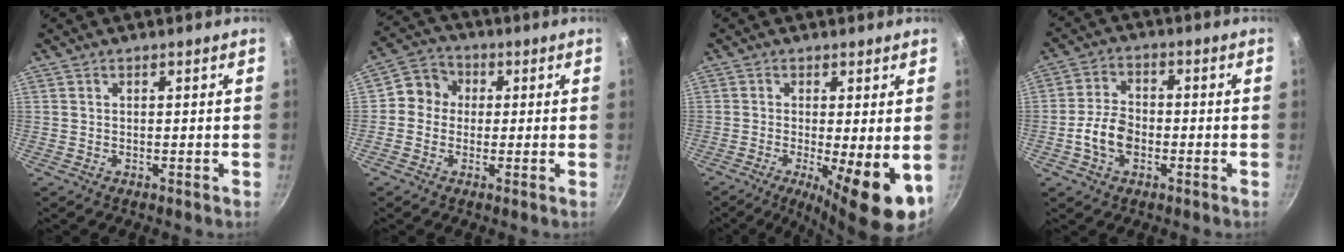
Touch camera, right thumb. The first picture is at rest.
{"total": 6.1, "force": [0.2, 5.7, 2.3], "torque": [-0.008, 0.014, -0.018]}
{"total": 10.8, "force": [-2.5, 2.5, 10.2], "torque": [-0.147, -0.012, -0.031]}
{"total": 7.2, "force": [-2.1, 4.7, 5.0], "torque": [-0.085, 0.024, -0.045]}